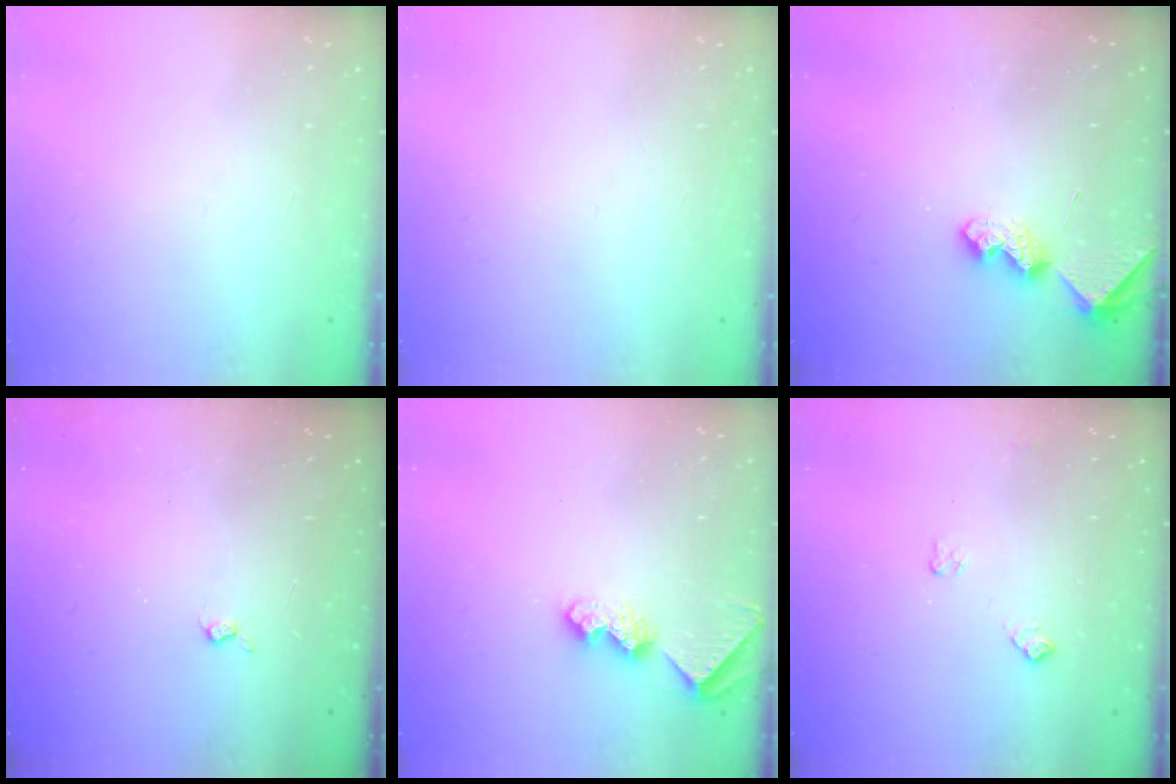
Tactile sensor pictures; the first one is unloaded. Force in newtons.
{"total": 0.0}
{"total": 6.6, "press": 6.6, "slide": 0.3}
{"total": 2.8, "press": 2.7, "slide": 0.5}
{"total": 8.2, "press": 8.2, "slide": 0.4}
{"total": 4.9, "press": 4.8, "slide": 0.7}